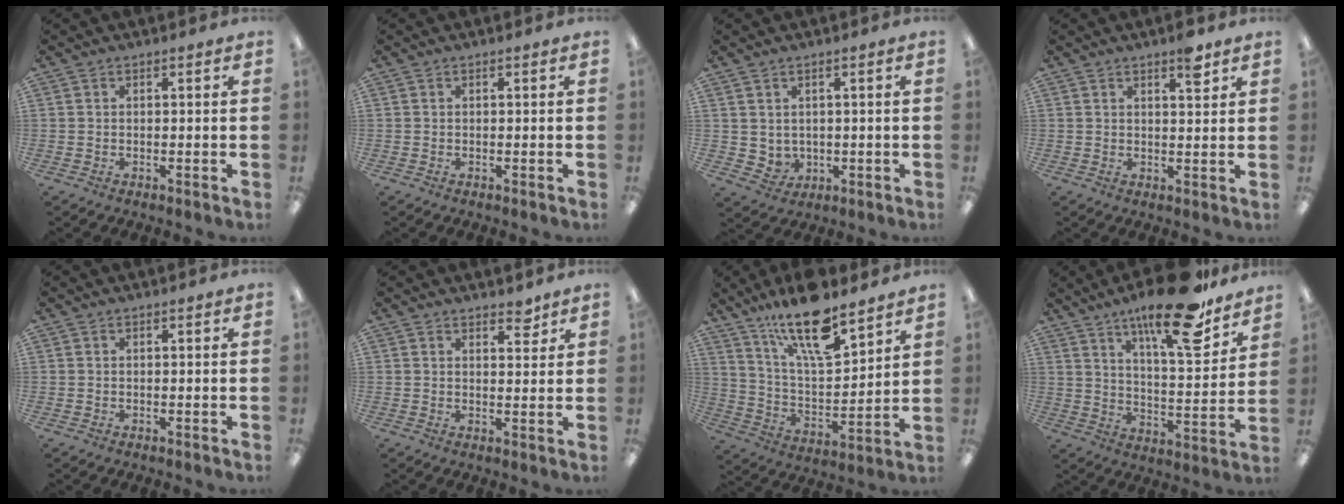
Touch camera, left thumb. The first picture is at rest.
{"total": 0.0}
{"total": 2.9, "force": [1.8, 2.3, 0.4], "torque": [-0.014, -0.010, 0.034]}
{"total": 5.4, "force": [3.6, 1.9, 3.4], "torque": [-0.036, -0.018, 0.056]}
{"total": 0.0}
{"total": 3.4, "force": [3.0, 1.3, 1.0], "torque": [0.008, -0.021, 0.048]}
{"total": 18.8, "force": [13.5, 6.0, 11.6], "torque": [-0.203, -0.073, 0.228]}
{"total": 21.0, "force": [14.6, 6.1, 13.8], "torque": [-0.210, -0.087, 0.234]}